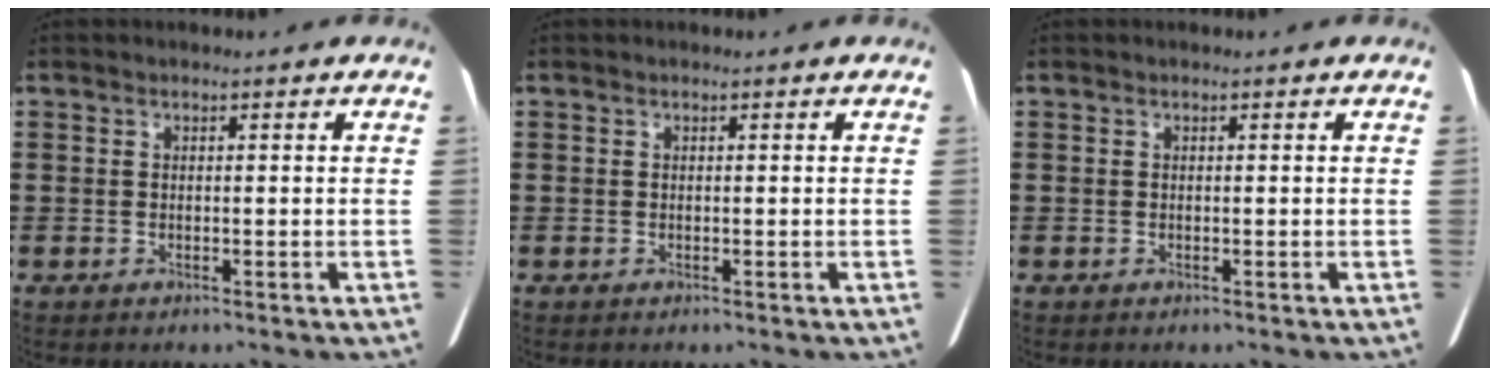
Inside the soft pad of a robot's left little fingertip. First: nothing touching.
{"total": 0.0}
{"total": 0.0}